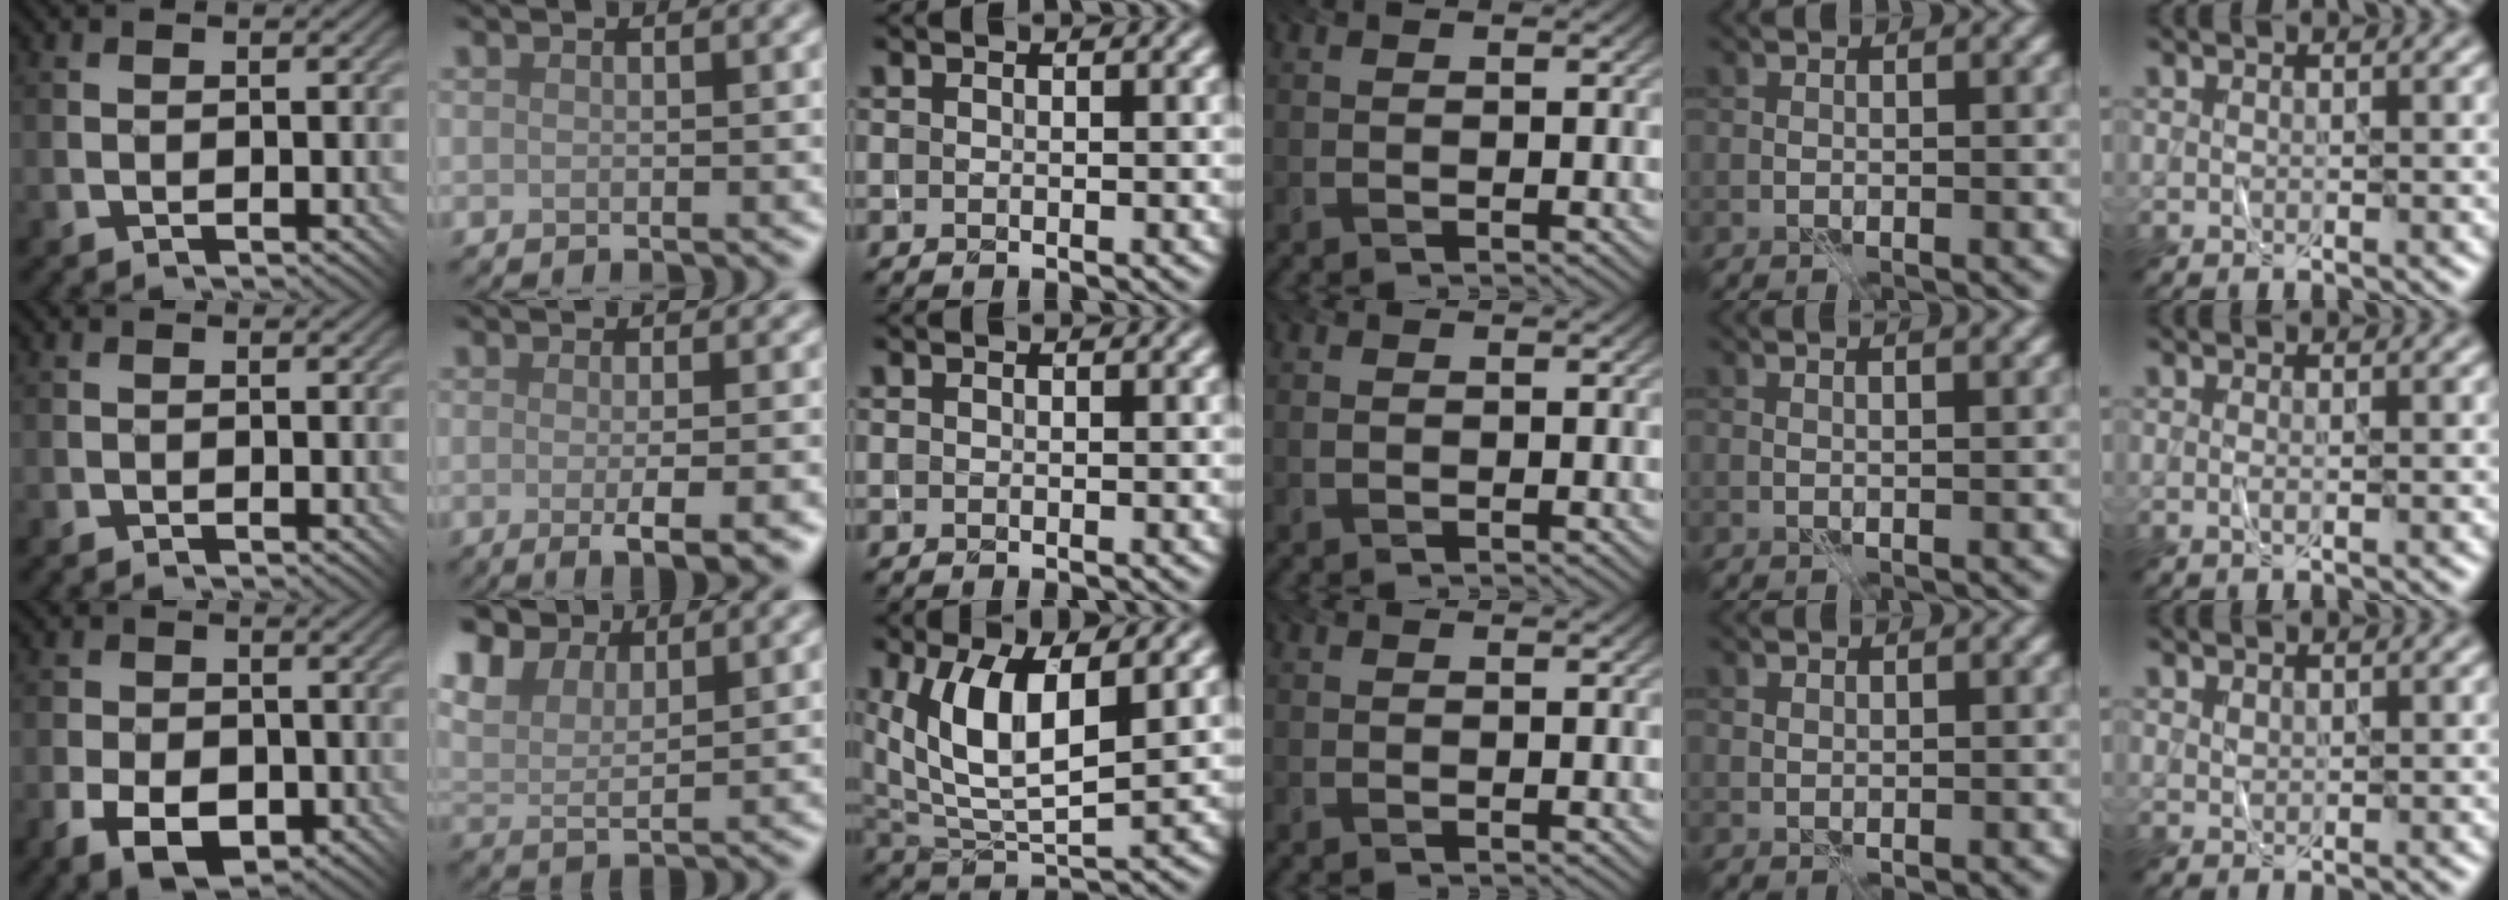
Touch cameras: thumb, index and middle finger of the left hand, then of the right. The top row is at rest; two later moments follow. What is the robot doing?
{"motion": "fold", "object": "shorts"}